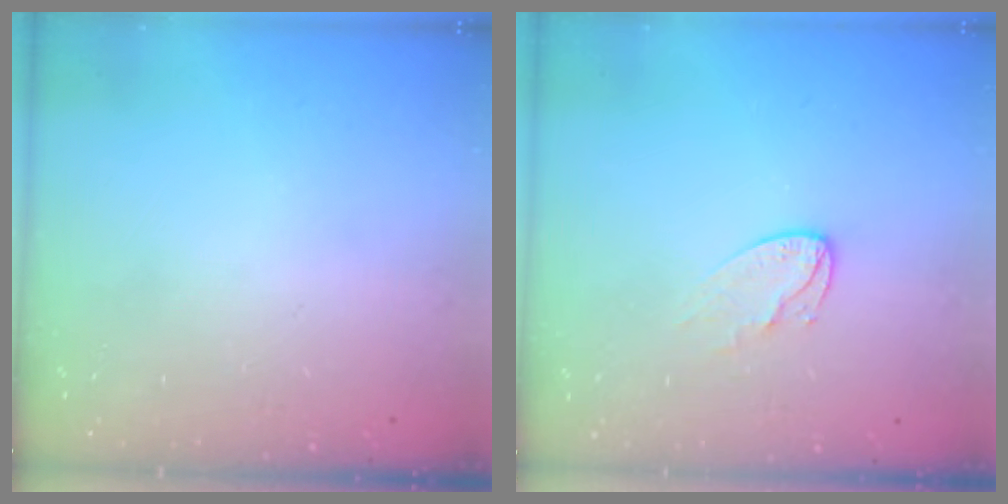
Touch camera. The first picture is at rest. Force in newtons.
{"total": 6.0, "press": 6.0, "slide": 0.4}